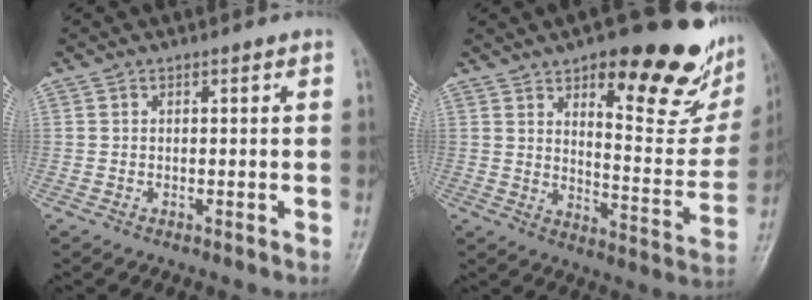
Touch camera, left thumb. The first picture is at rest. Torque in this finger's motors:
{"motor_torque": [0.55, 0.37, 1.21, -1.56, 0.14]}